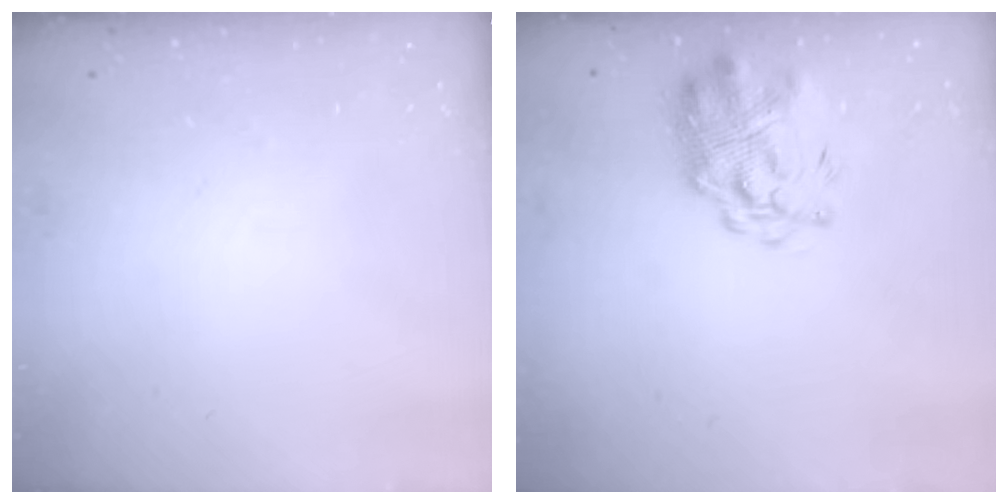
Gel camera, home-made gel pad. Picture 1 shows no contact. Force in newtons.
{"total": 3.9, "press": 3.6, "slide": 1.4}